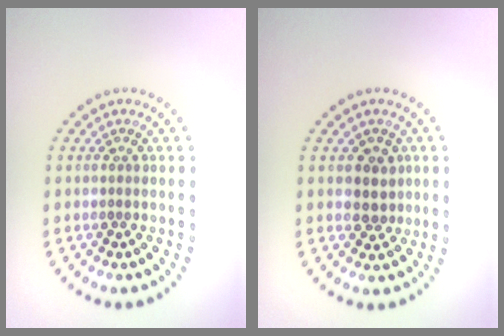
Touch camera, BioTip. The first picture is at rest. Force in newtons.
{"total": 2.2, "press": 2.0, "slide": 0.9}